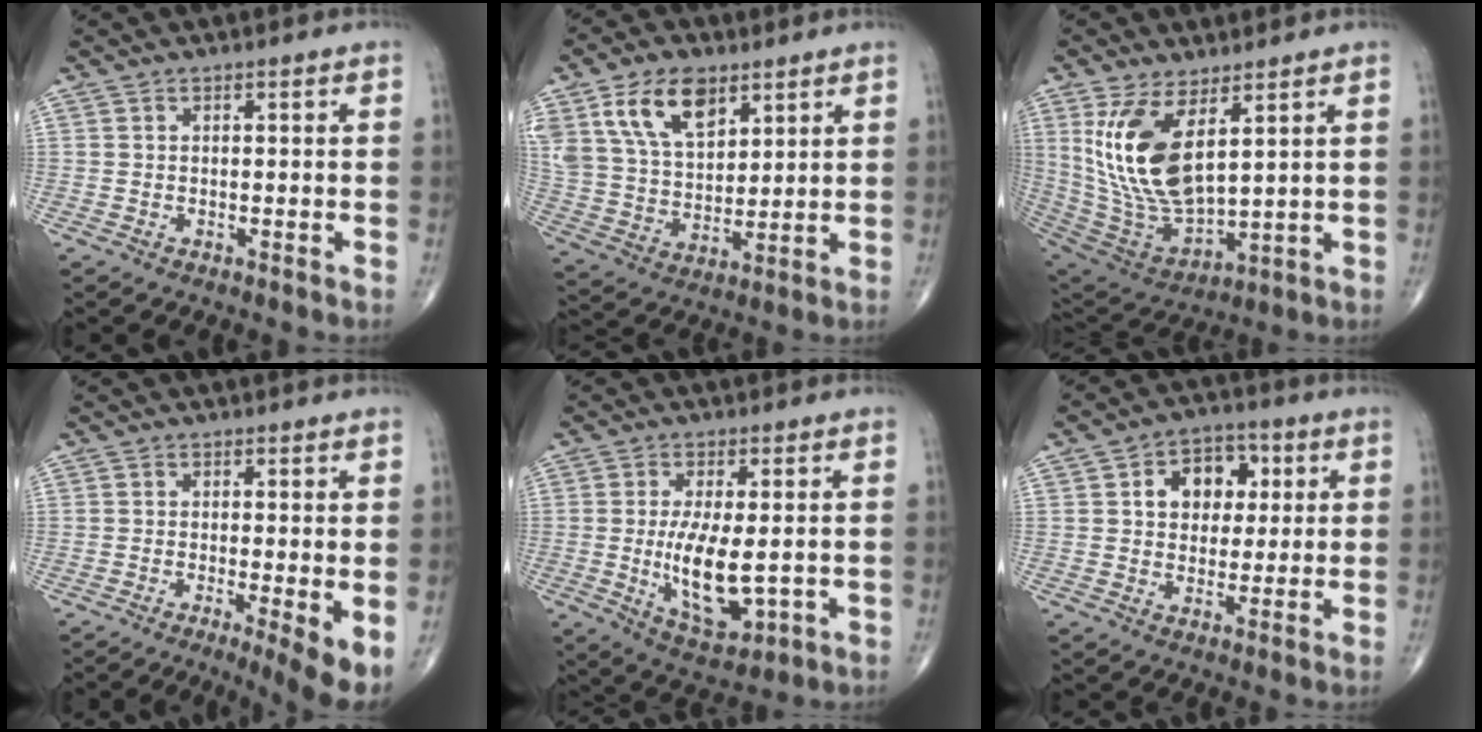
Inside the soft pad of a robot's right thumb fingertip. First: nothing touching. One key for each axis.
{"total": 14.6, "fx": 7.8, "fy": 8.4, "fz": 9.1, "tx": -0.149, "ty": -0.026, "tz": 0.157}
{"total": 16.6, "fx": 5.9, "fy": 7.4, "fz": 13.6, "tx": -0.260, "ty": -0.031, "tz": 0.138}
{"total": 5.4, "fx": -1.2, "fy": 0.8, "fz": 5.2, "tx": -0.086, "ty": -0.018, "tz": -0.024}
{"total": 11.2, "fx": -1.0, "fy": 4.7, "fz": 10.2, "tx": -0.174, "ty": -0.022, "tz": -0.003}
{"total": 9.5, "fx": 2.3, "fy": 7.0, "fz": 6.0, "tx": -0.043, "ty": 0.007, "tz": 0.033}